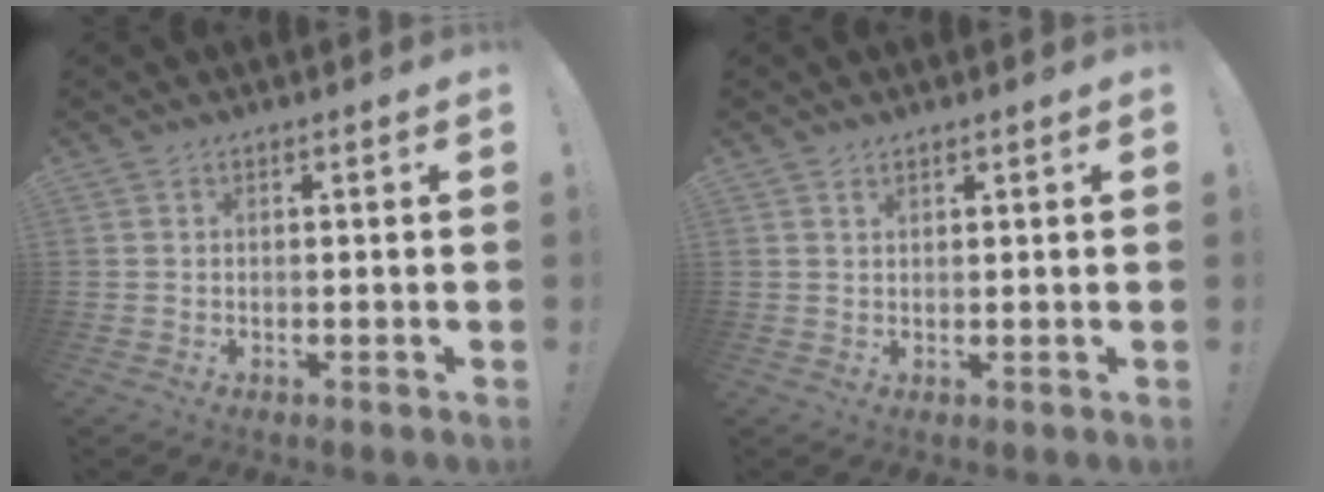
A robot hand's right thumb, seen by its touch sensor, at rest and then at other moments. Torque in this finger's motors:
{"motor_torque": [-0.29, -0.29, -0.19, 0.21, 0.00]}